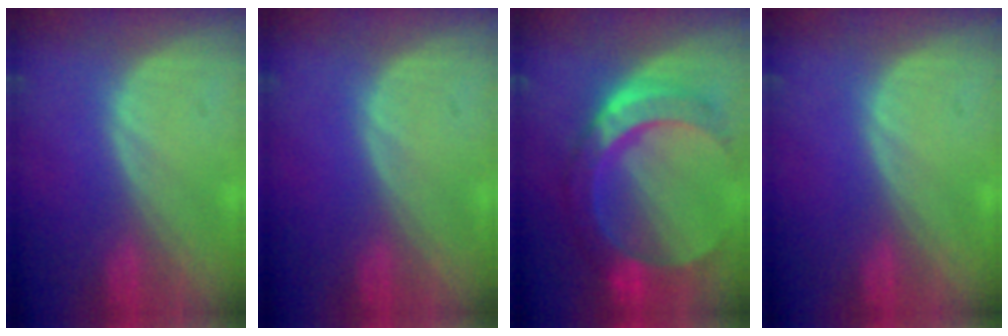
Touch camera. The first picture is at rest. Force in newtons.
{"total": 0.0}
{"total": 11.0, "press": 11.0, "slide": 1.1}
{"total": 0.0}